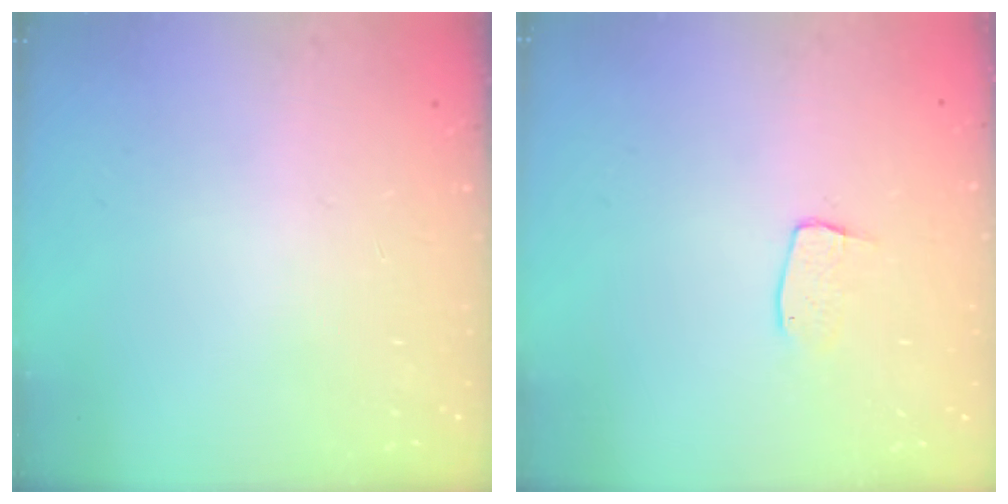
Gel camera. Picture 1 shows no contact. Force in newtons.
{"total": 5.9, "press": 5.9, "slide": 0.3}